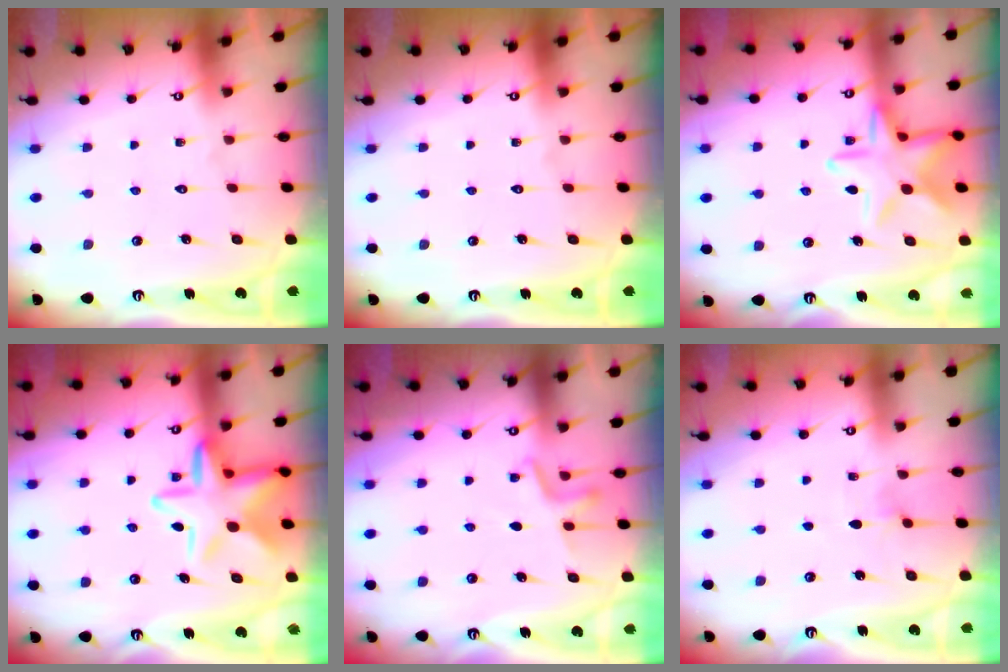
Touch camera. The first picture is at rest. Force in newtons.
{"total": 0.0}
{"total": 14.5, "press": 14.5, "slide": 0.9}
{"total": 13.9, "press": 13.8, "slide": 1.3}
{"total": 4.8, "press": 4.6, "slide": 1.2}
{"total": 4.6, "press": 4.3, "slide": 1.4}